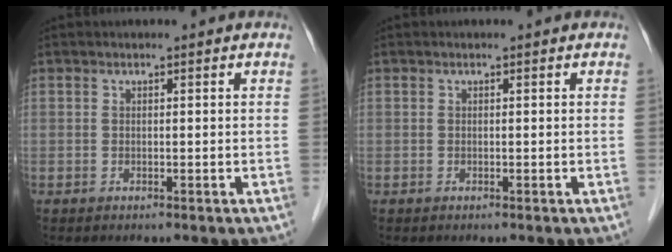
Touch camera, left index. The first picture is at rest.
{"total": 0.0}